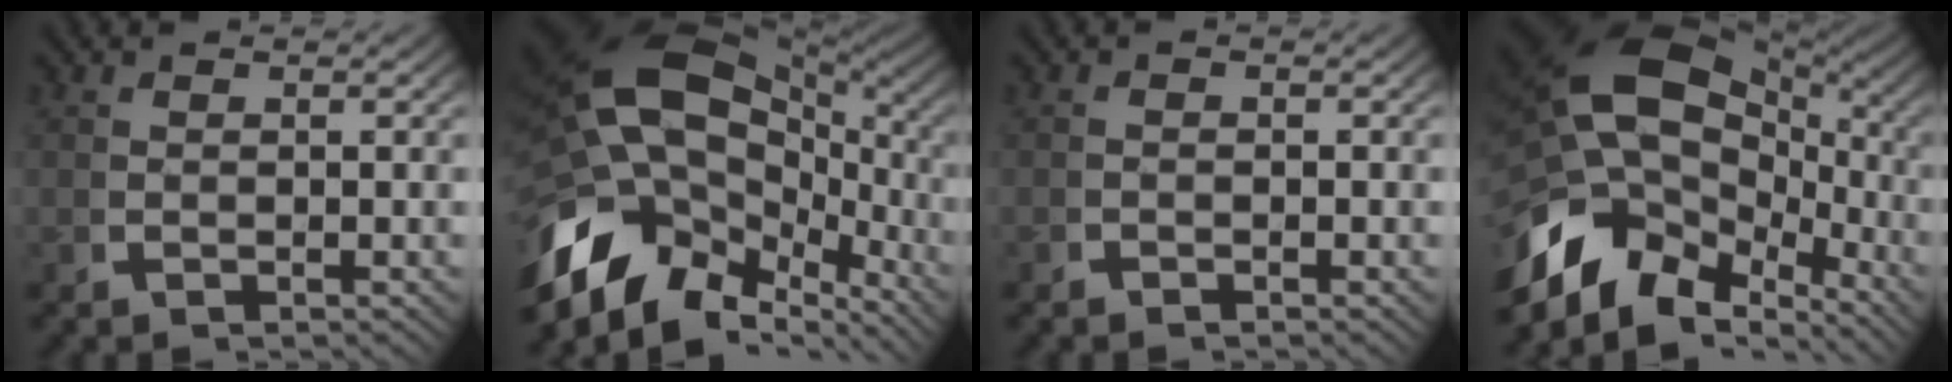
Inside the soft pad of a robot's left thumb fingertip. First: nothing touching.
{"total": 20.1, "force": [-1.3, 14.2, 14.1], "torque": [-0.292, -0.035, -0.017]}
{"total": 0.6, "force": [-0.6, 0.2, 0.1], "torque": [0.000, -0.002, -0.013]}
{"total": 18.0, "force": [-1.1, 12.7, 12.8], "torque": [-0.263, -0.039, -0.012]}